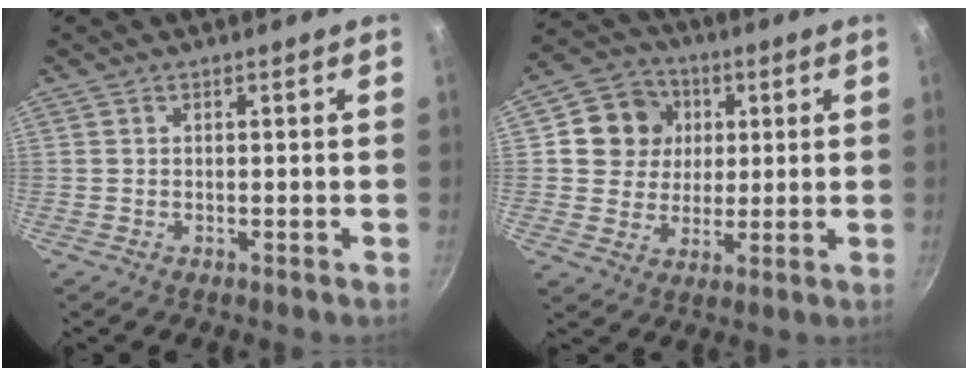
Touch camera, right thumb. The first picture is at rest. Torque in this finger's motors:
{"motor_torque": [1.16, 1.01, 0.88, -0.17, 0.03]}